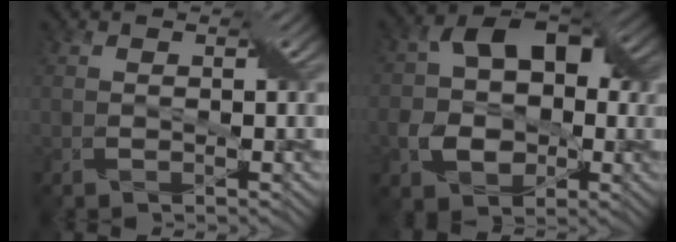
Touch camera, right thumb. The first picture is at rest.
{"total": 9.7, "force": [-0.4, 7.1, 6.6], "torque": [-0.110, 0.004, -0.018]}